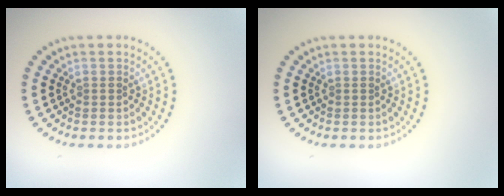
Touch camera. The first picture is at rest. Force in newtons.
{"total": 0.0}